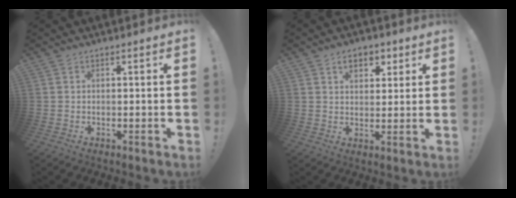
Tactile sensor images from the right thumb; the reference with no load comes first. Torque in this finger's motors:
{"motor_torque": [0.44, 1.40, 0.12, -0.11, 0.00]}